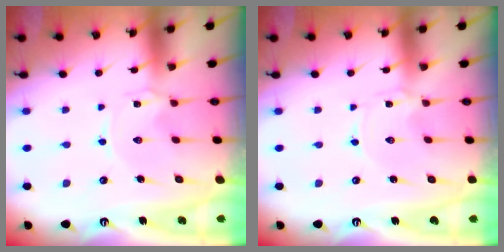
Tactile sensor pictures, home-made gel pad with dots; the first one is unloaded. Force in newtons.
{"total": 0.0}